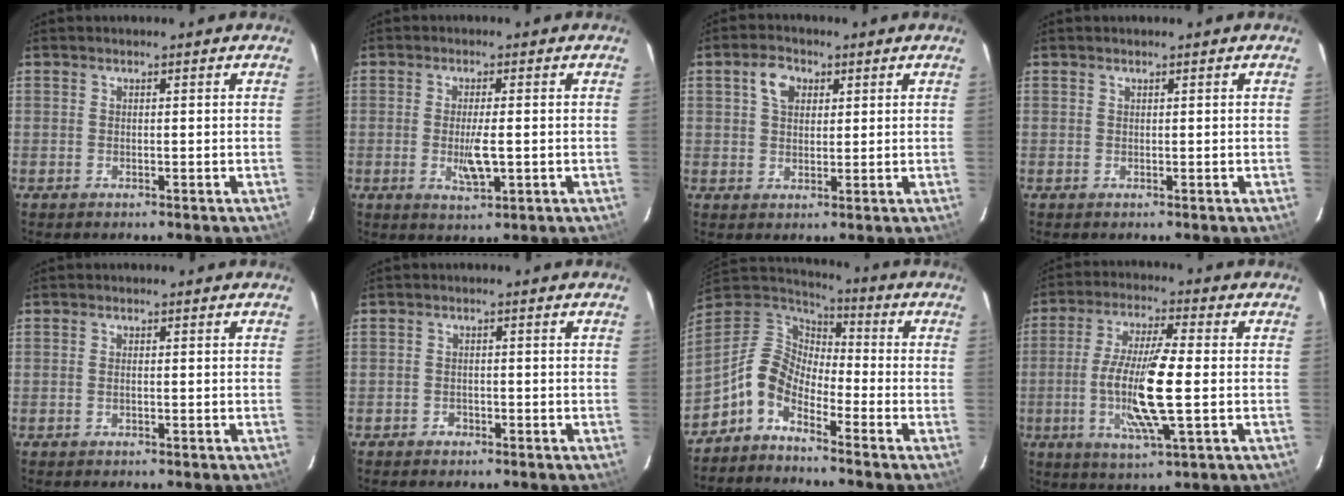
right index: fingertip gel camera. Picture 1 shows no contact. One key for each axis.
{"total": 4.9, "fx": -0.9, "fy": 1.2, "fz": 4.7, "tx": -0.085, "ty": -0.012, "tz": -0.011}
{"total": 4.7, "fx": 1.8, "fy": 3.3, "fz": 2.8, "tx": -0.049, "ty": 0.015, "tz": 0.033}
{"total": 0.0}
{"total": 0.7, "fx": -0.1, "fy": 0.2, "fz": 0.6, "tx": -0.013, "ty": 0.001, "tz": -0.003}
{"total": 1.4, "fx": -0.9, "fy": 1.1, "fz": 0.1, "tx": -0.003, "ty": 0.004, "tz": -0.013}
{"total": 9.1, "fx": -5.7, "fy": 4.8, "fz": 5.2, "tx": -0.109, "ty": 0.025, "tz": -0.131}
{"total": 13.3, "fx": -2.0, "fy": 1.6, "fz": 13.0, "tx": -0.252, "ty": -0.012, "tz": -0.040}